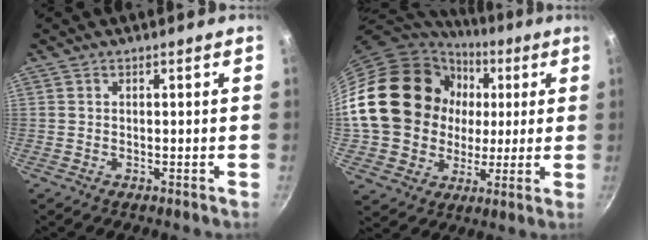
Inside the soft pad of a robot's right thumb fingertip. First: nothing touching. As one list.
[{"total": 23.7, "force": [3.2, 20.3, 11.8], "torque": [-0.202, 0.024, 0.073]}]